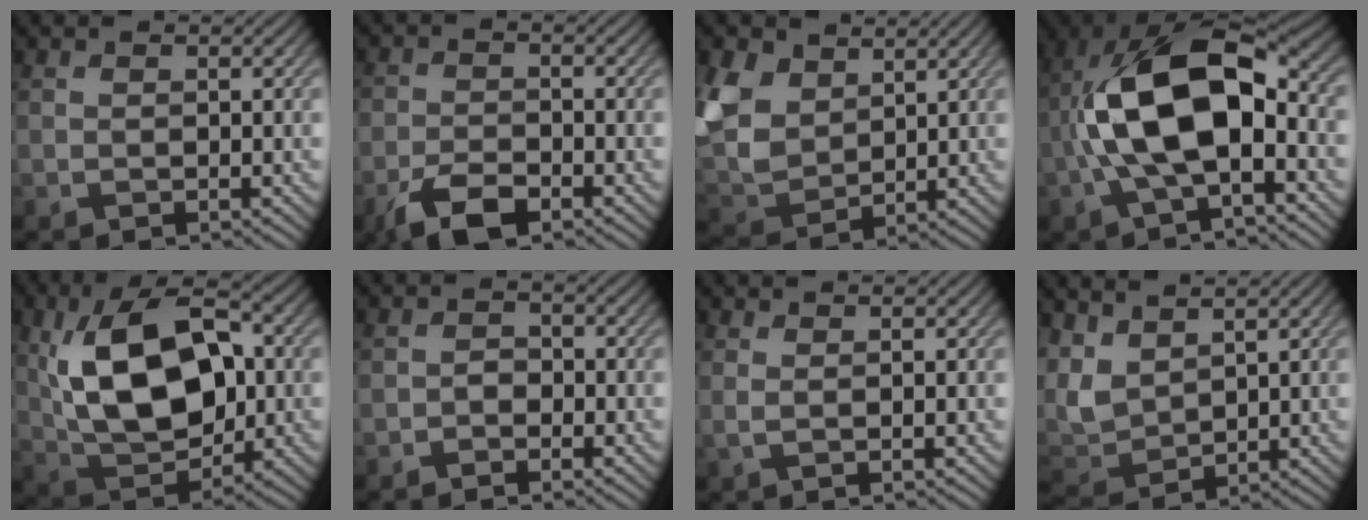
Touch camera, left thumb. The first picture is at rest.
{"total": 5.9, "force": [-3.7, 2.8, 3.7], "torque": [-0.072, -0.002, -0.075]}
{"total": 9.3, "force": [4.7, 5.9, 5.5], "torque": [-0.167, 0.011, 0.099]}
{"total": 14.8, "force": [-1.4, 7.2, 12.9], "torque": [-0.247, 0.006, -0.034]}
{"total": 14.2, "force": [2.0, 8.6, 11.2], "torque": [-0.215, 0.003, 0.035]}
{"total": 1.4, "force": [-0.9, 1.0, 0.6], "torque": [-0.007, 0.005, -0.020]}
{"total": 1.1, "force": [0.7, -0.2, 0.8], "torque": [-0.020, 0.005, 0.012]}
{"total": 6.9, "force": [4.0, 3.8, 4.1], "torque": [-0.123, 0.005, 0.086]}